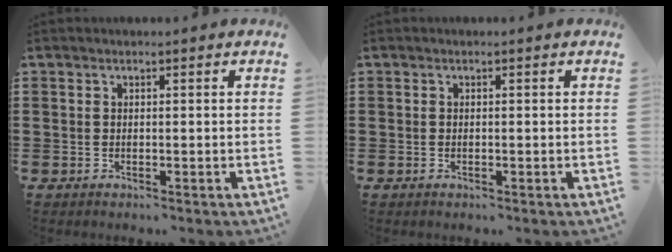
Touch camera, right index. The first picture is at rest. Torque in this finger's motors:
{"motor_torque": [-0.05, 0.11, 0.01, -0.01]}